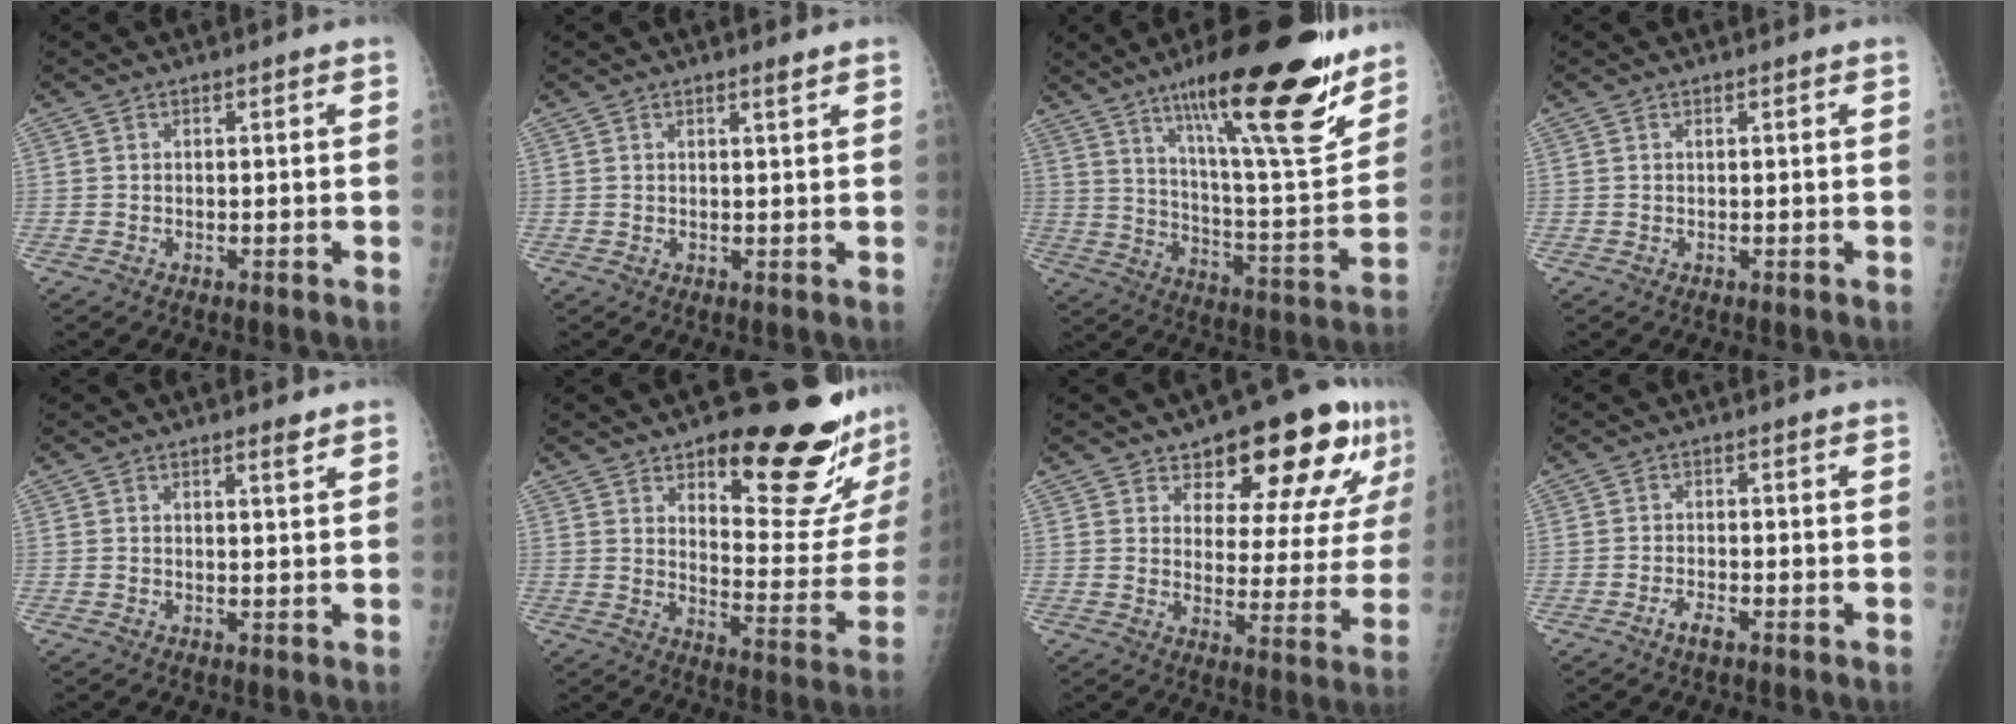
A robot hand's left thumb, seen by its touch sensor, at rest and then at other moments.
{"total": 1.2, "force": [0.9, 0.0, 0.8], "torque": [-0.012, -0.007, 0.016]}
{"total": 26.5, "force": [17.2, 5.0, 19.5], "torque": [-0.271, -0.078, 0.274]}
{"total": 0.0}
{"total": 1.6, "force": [1.2, 0.2, 1.0], "torque": [-0.014, -0.009, 0.020]}
{"total": 22.8, "force": [15.5, 6.8, 15.3], "torque": [-0.158, -0.111, 0.209]}
{"total": 17.8, "force": [10.8, 7.4, 12.1], "torque": [-0.117, -0.047, 0.149]}
{"total": 2.2, "force": [-1.4, 0.6, 1.5], "torque": [-0.035, 0.006, -0.028]}